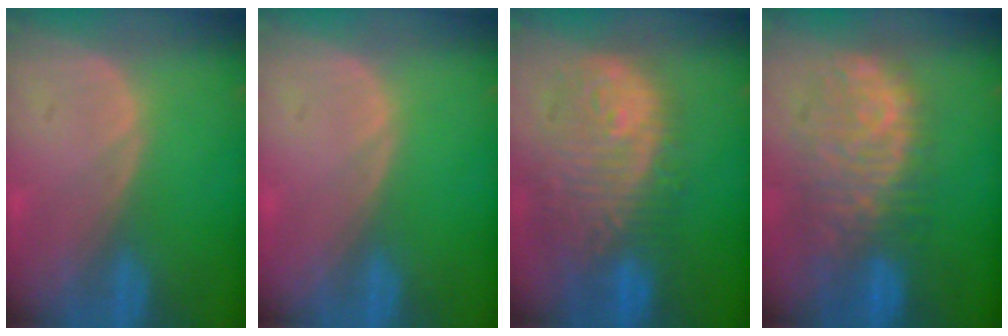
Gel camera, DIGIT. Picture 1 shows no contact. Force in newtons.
{"total": 0.0}
{"total": 12.0, "press": 10.7, "slide": 5.5}
{"total": 11.0, "press": 9.6, "slide": 5.4}